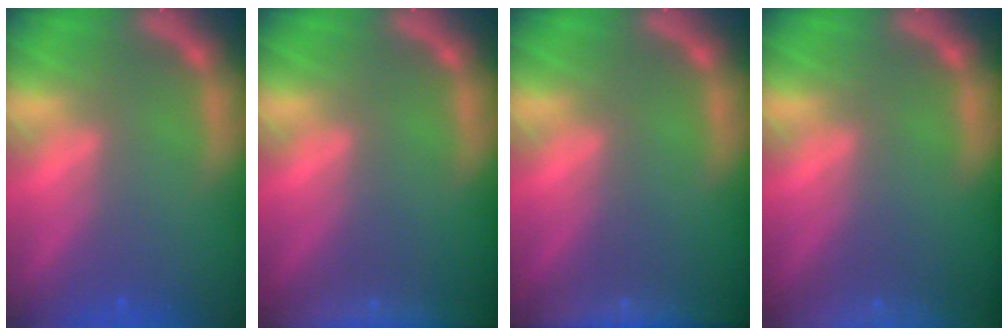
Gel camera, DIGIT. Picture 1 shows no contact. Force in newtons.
{"total": 8.0}
{"total": 6.5}
{"total": 10.0}